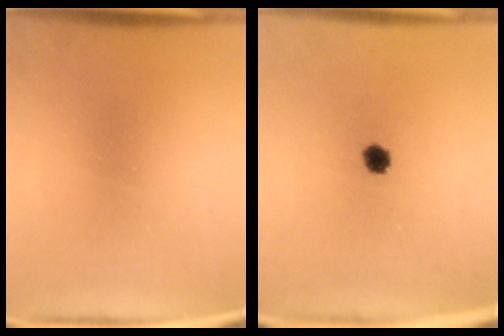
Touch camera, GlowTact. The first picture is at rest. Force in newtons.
{"total": 3.0}